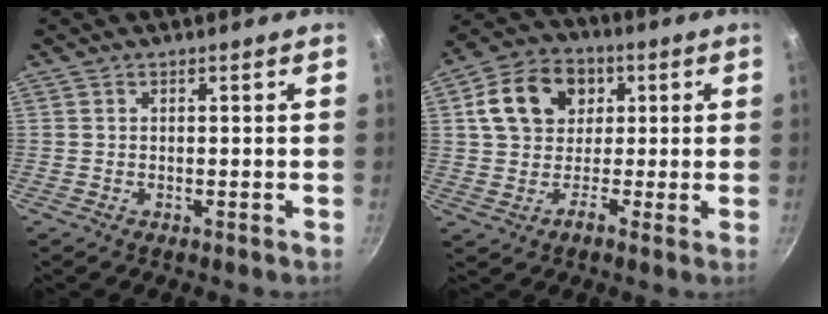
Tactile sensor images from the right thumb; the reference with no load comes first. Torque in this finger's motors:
{"motor_torque": [-1.10, 1.43, 0.35, -0.31, 0.08]}